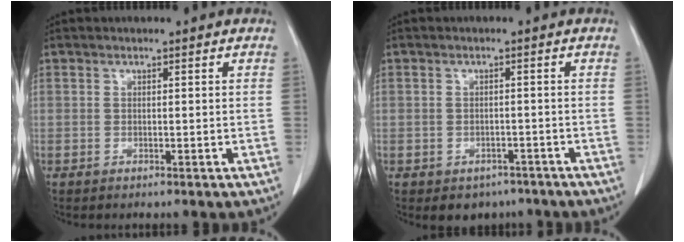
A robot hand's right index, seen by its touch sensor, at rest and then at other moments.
{"total": 4.0, "force": [-2.8, 2.8, 0.7], "torque": [0.002, 0.008, -0.033]}